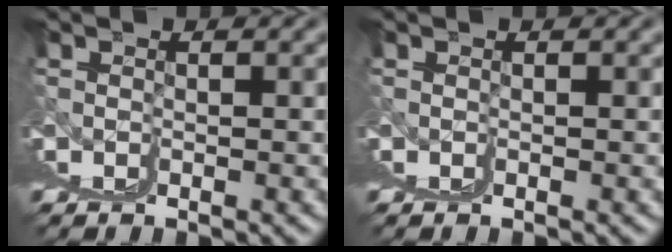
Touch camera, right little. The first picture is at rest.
{"total": 0.0}